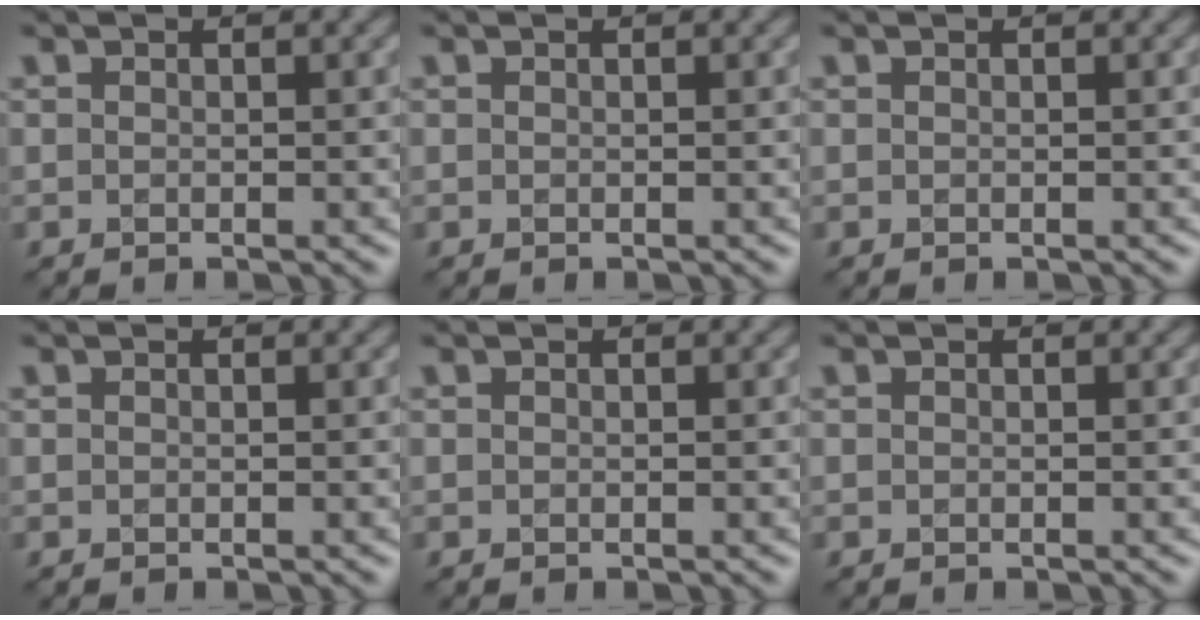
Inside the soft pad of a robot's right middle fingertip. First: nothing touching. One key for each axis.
{"total": 0.0}
{"total": 0.0}
{"total": 0.0}
{"total": 0.0}
{"total": 0.0}